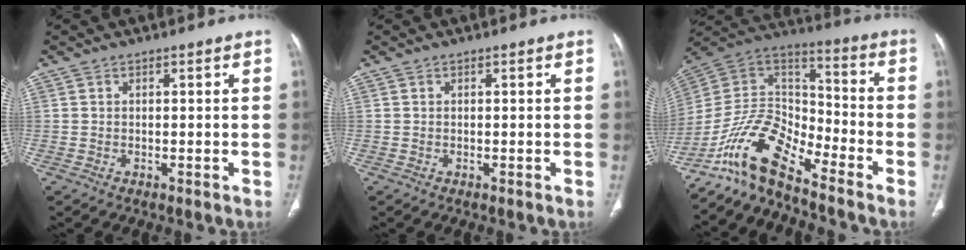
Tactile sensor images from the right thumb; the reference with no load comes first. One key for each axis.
{"total": 0.0}
{"total": 13.7, "fx": -10.8, "fy": 4.8, "fz": 7.1, "tx": -0.120, "ty": 0.096, "tz": -0.212}